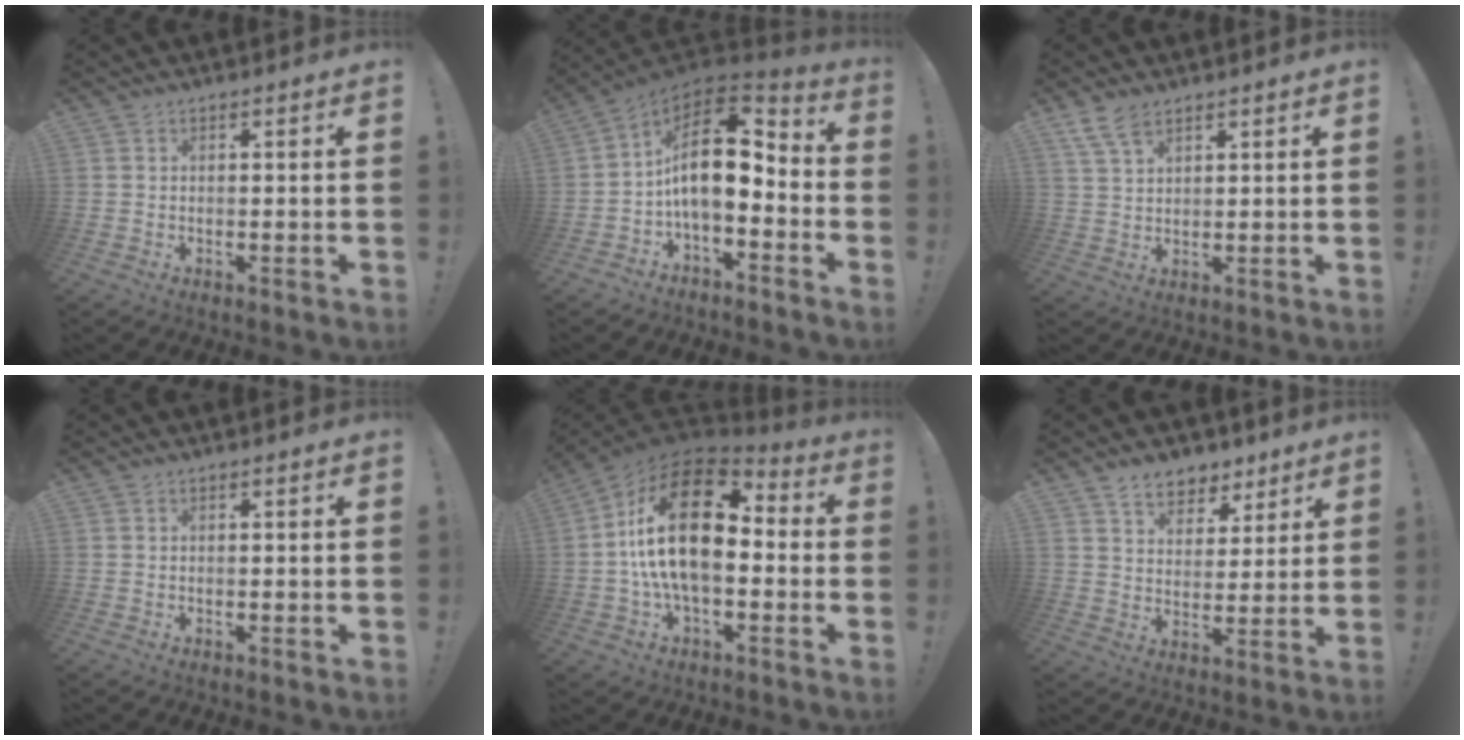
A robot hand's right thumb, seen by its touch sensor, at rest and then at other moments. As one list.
[{"total": 16.1, "force": [1.4, 8.2, 13.8], "torque": [-0.239, -0.003, 0.027]}, {"total": 6.3, "force": [4.5, 2.8, 3.4], "torque": [-0.069, -0.014, 0.087]}, {"total": 0.0}, {"total": 23.6, "force": [2.6, 12.0, 20.1], "torque": [-0.365, 0.002, 0.046]}, {"total": 8.6, "force": [6.4, 5.3, 2.0], "torque": [-0.025, -0.046, 0.124]}]